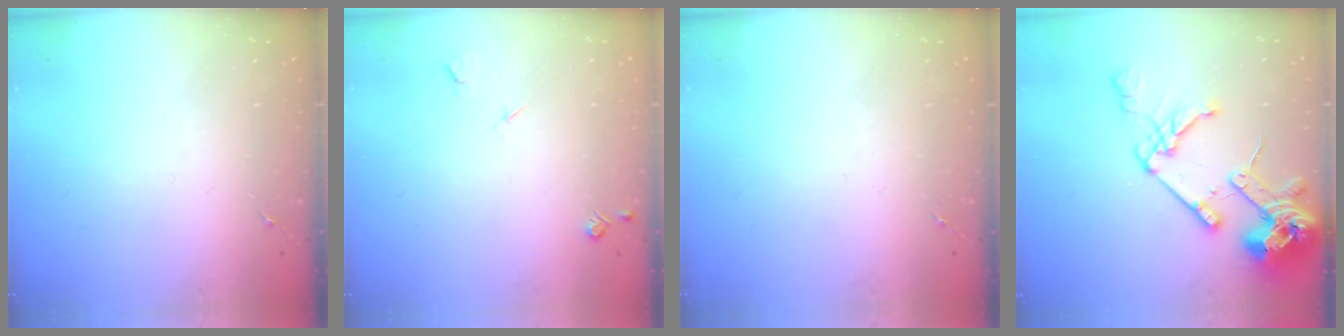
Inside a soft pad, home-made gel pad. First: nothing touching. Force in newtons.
{"total": 4.6, "press": 4.5, "slide": 0.7}
{"total": 0.0}
{"total": 18.6, "press": 18.4, "slide": 2.4}